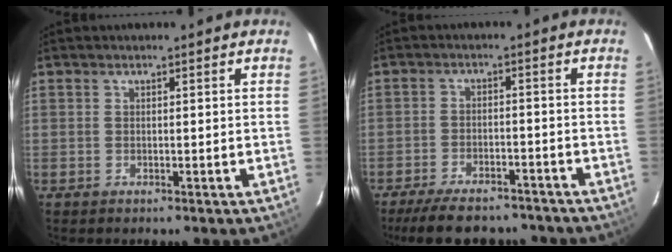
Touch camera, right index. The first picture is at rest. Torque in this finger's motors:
{"motor_torque": [1.18, -0.96, 0.50, 0.10]}